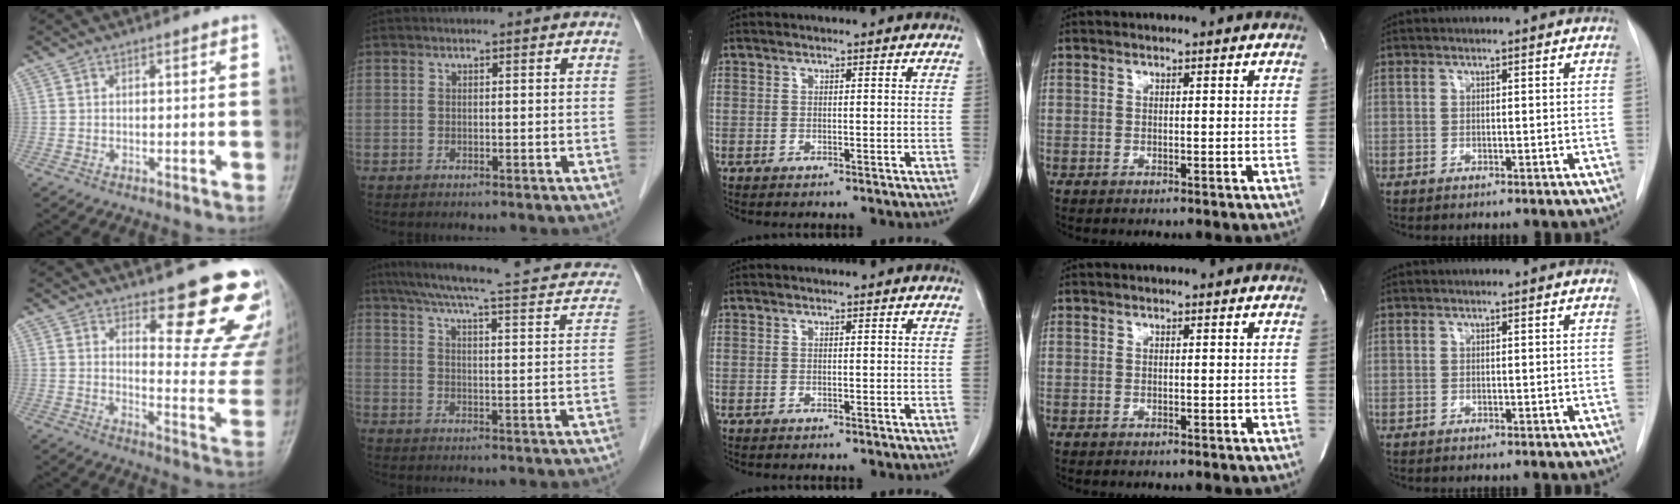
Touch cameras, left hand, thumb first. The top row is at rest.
{"thumb": {"total": 18.0, "force": [12.8, 5.8, 11.2], "torque": [-0.090, -0.102, 0.158]}, "index": {"total": 21.0, "force": [15.8, 4.4, 13.1], "torque": [-0.194, 0.024, 0.188]}}